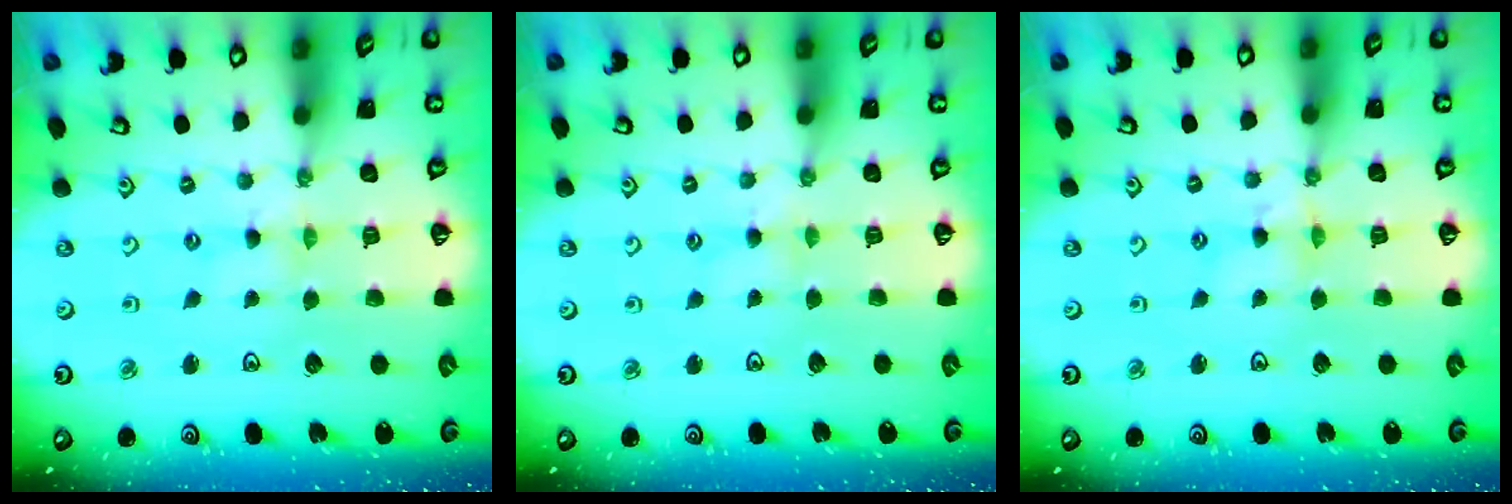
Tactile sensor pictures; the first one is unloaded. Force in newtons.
{"total": 2.3, "press": 2.3, "slide": 0.4}
{"total": 2.9, "press": 2.9, "slide": 0.4}